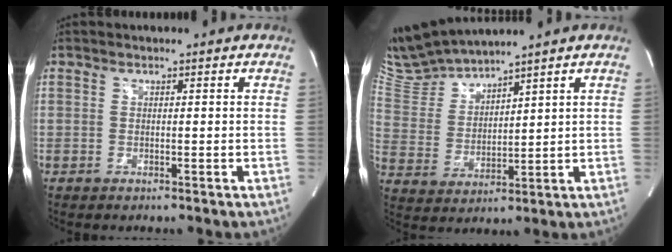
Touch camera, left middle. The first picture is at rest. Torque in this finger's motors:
{"motor_torque": [0.08, -0.04, -0.08, 0.00]}